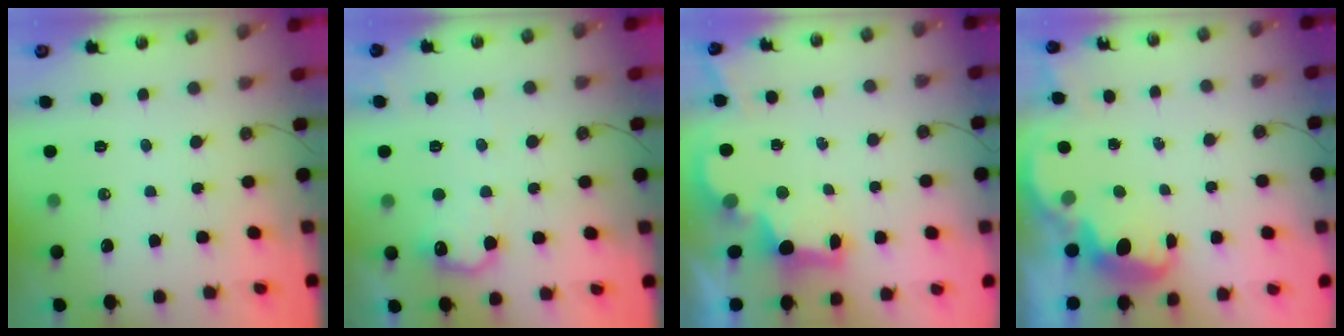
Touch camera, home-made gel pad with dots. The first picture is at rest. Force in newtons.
{"total": 11.9, "press": 11.9, "slide": 0.3}
{"total": 2.8, "press": 2.7, "slide": 0.9}
{"total": 2.7, "press": 2.6, "slide": 0.6}